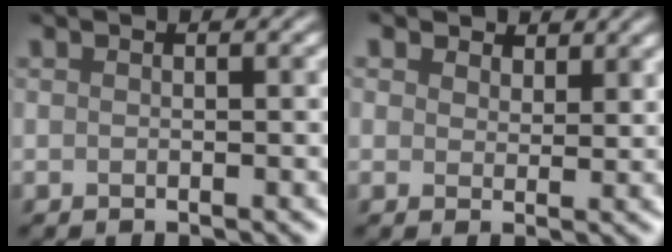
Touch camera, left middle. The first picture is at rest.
{"total": 1.5, "force": [1.0, 0.2, -1.1], "torque": [0.006, 0.003, 0.025]}